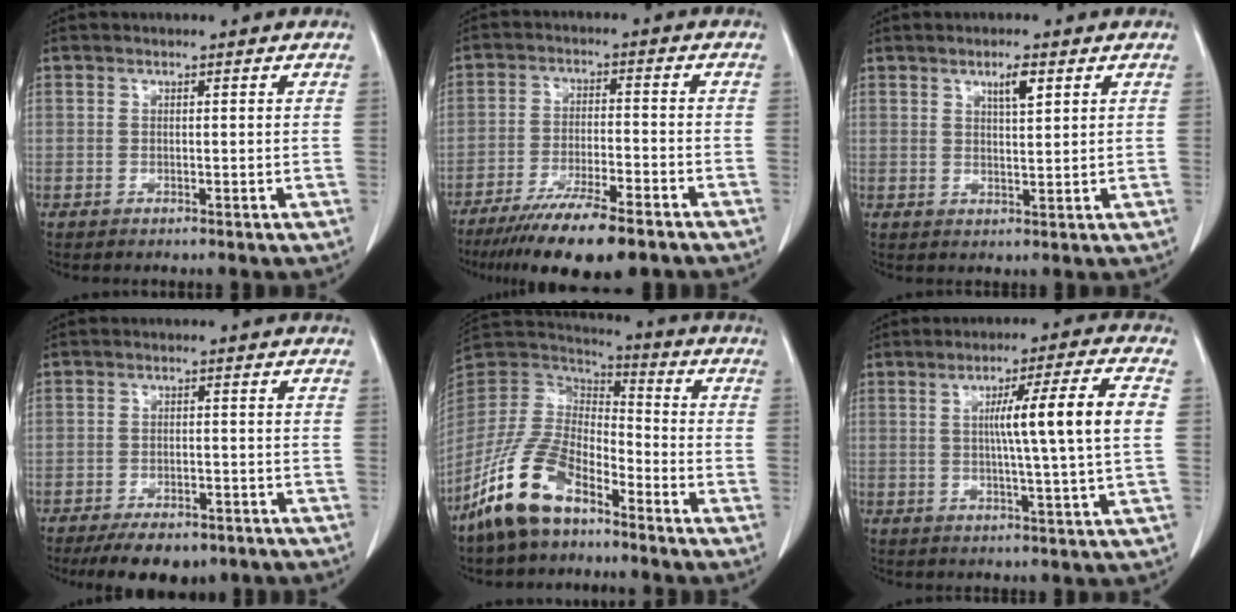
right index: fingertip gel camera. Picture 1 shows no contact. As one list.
[{"total": 13.8, "force": [-10.4, 2.1, 8.8], "torque": [-0.147, -0.031, -0.167]}, {"total": 3.3, "force": [1.8, 0.5, 2.8], "torque": [-0.046, -0.003, 0.030]}, {"total": 8.5, "force": [-6.4, 3.9, 4.1], "torque": [-0.050, 0.001, -0.091]}, {"total": 14.4, "force": [-9.4, 6.2, 8.9], "torque": [-0.192, 0.004, -0.188]}, {"total": 10.7, "force": [1.2, -1.2, 10.6], "torque": [-0.162, 0.005, 0.018]}]